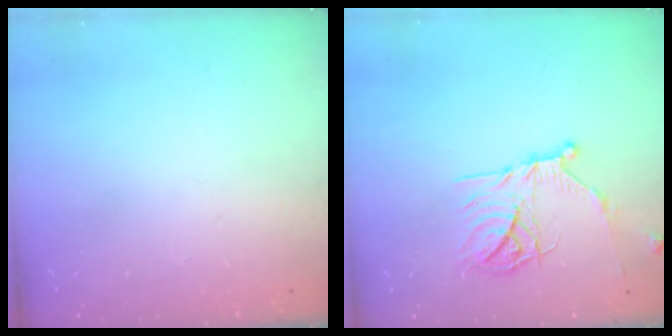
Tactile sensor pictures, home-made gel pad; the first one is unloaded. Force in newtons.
{"total": 15.9, "press": 15.9, "slide": 1.5}